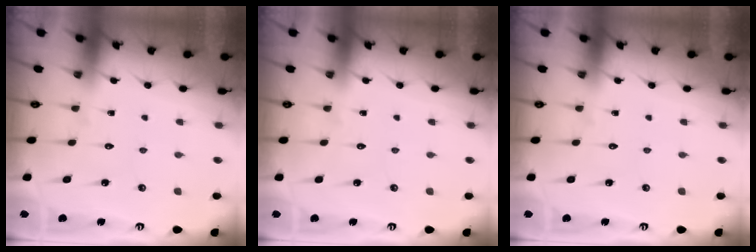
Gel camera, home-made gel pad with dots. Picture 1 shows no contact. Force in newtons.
{"total": 0.0}
{"total": 0.0}